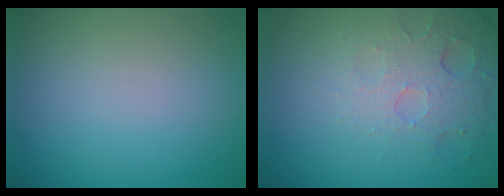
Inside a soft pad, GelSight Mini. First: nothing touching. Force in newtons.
{"total": 5.0, "press": 3.3, "slide": 3.8}